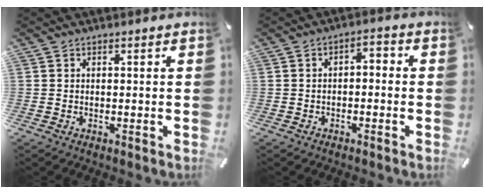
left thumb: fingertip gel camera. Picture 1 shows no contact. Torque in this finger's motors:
{"motor_torque": [0.98, 1.00, 0.09, -0.06, 0.16]}